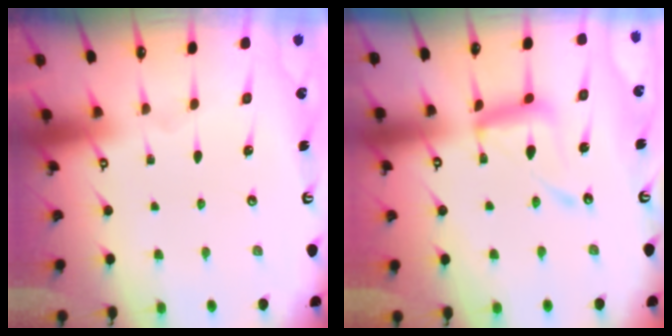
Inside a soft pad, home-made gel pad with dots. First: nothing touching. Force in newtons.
{"total": 12.3, "press": 12.3, "slide": 1.0}